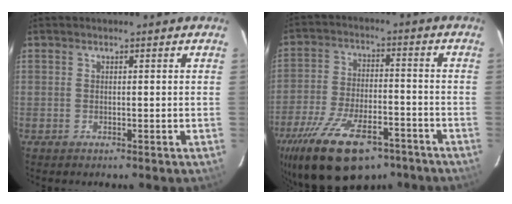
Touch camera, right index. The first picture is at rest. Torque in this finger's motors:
{"motor_torque": [1.80, -0.34, 0.93, 0.21]}